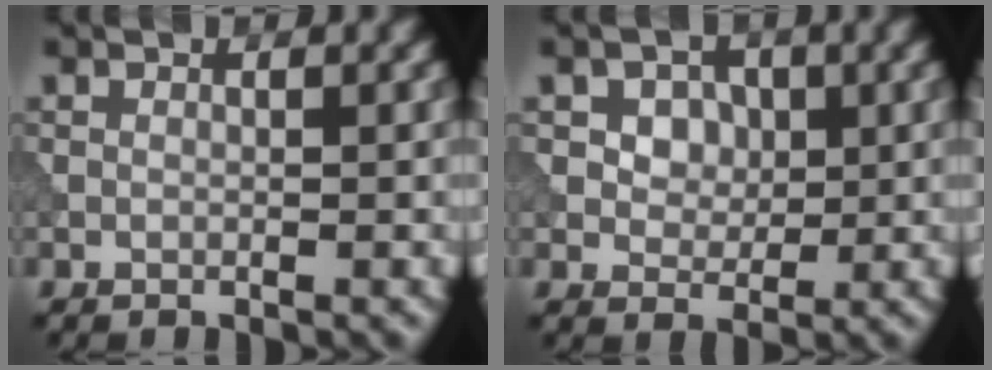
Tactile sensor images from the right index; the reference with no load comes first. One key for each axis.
{"total": 4.0, "fx": 1.6, "fy": 3.0, "fz": 2.0, "tx": -0.046, "ty": -0.001, "tz": 0.026}